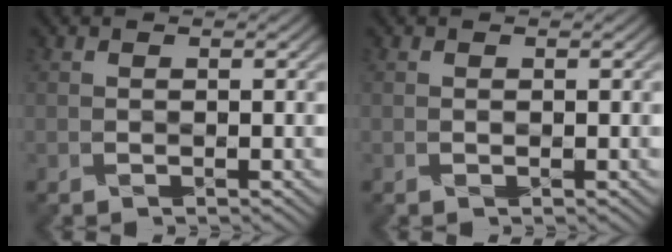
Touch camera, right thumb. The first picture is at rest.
{"total": 0.0}